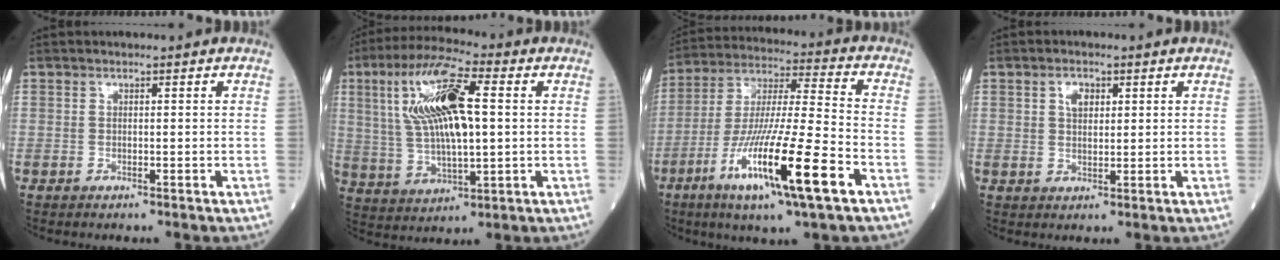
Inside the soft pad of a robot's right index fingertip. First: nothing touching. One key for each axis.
{"total": 15.4, "fx": 3.2, "fy": 3.9, "fz": 14.6, "tx": -0.293, "ty": 0.021, "tz": 0.059}
{"total": 19.1, "fx": -8.4, "fy": 0.7, "fz": 17.2, "tx": -0.338, "ty": -0.036, "tz": -0.154}
{"total": 2.7, "fx": 1.1, "fy": 1.6, "fz": 1.9, "tx": -0.034, "ty": 0.005, "tz": 0.019}